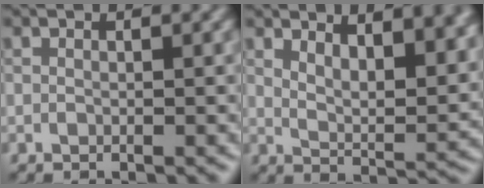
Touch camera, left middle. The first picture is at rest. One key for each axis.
{"total": 9.7, "fx": 5.6, "fy": 3.8, "fz": 6.9, "tx": -0.059, "ty": 0.015, "tz": 0.078}